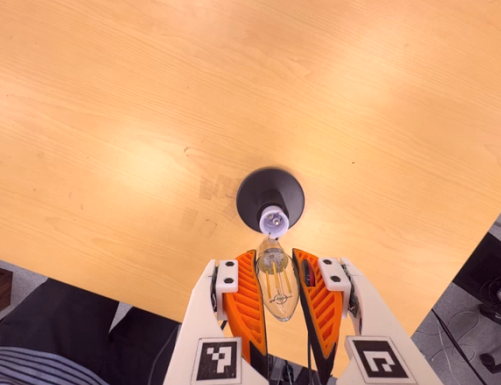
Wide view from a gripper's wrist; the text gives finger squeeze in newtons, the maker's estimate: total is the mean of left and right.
{"total": 21.7, "left": 23.5, "right": 19.9}